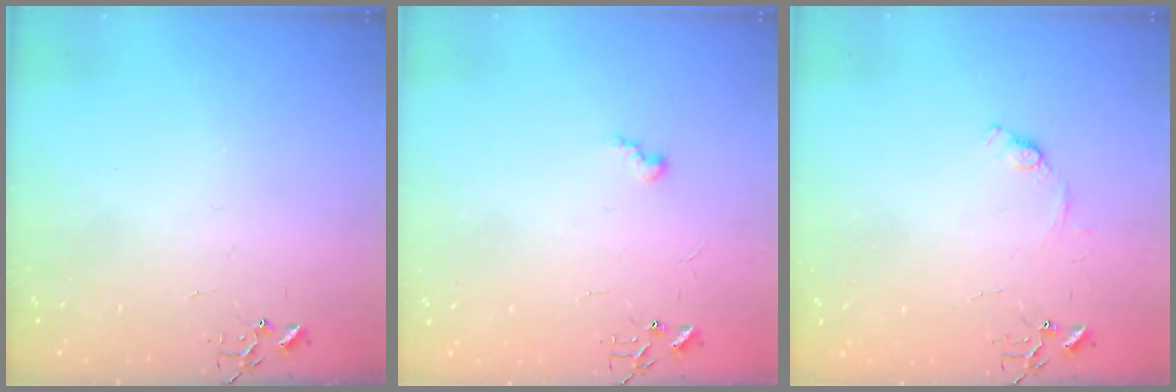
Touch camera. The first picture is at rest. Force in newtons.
{"total": 5.3, "press": 5.3, "slide": 0.5}
{"total": 7.3, "press": 7.3, "slide": 0.7}